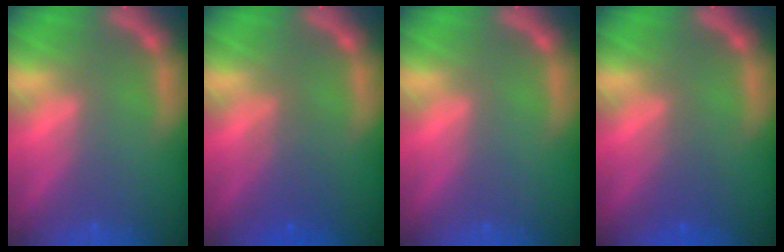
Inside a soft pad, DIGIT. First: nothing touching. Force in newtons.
{"total": 3.0}
{"total": 0.0}
{"total": 2.0}